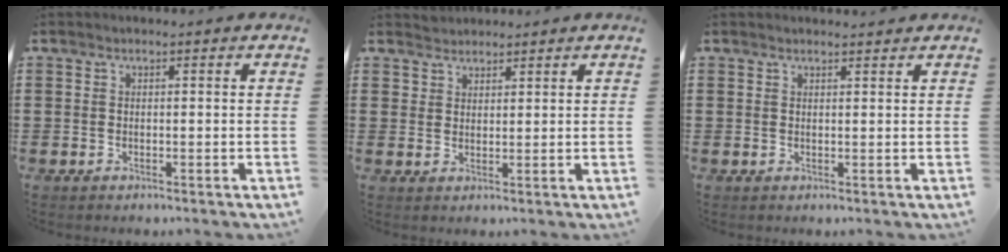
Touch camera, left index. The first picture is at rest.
{"total": 2.2, "force": [2.0, 0.9, -0.6], "torque": [0.005, 0.005, 0.041]}
{"total": 1.1, "force": [1.0, 0.0, 0.2], "torque": [-0.006, -0.002, 0.021]}